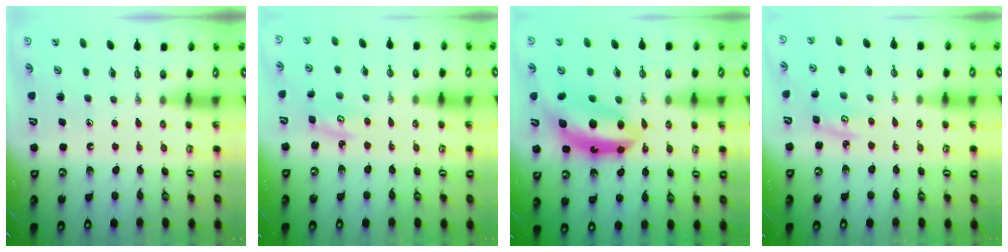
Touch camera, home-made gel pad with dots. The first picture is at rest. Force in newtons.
{"total": 2.8, "press": 2.8, "slide": 0.3}
{"total": 12.3, "press": 12.2, "slide": 1.0}
{"total": 2.8, "press": 2.8, "slide": 0.3}